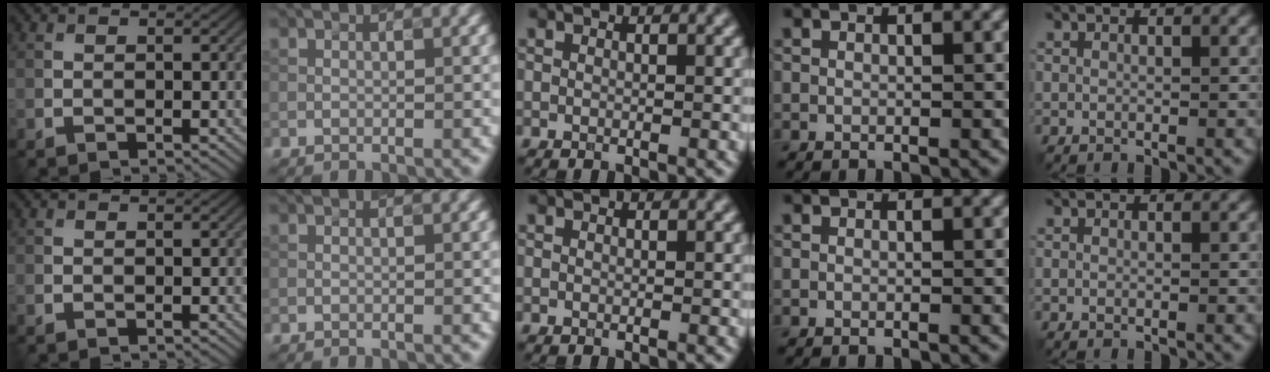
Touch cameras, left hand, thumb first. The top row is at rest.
{}